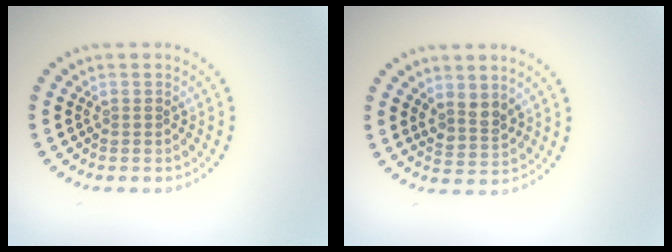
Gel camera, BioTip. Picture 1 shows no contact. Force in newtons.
{"total": 2.2, "press": 1.8, "slide": 1.2}